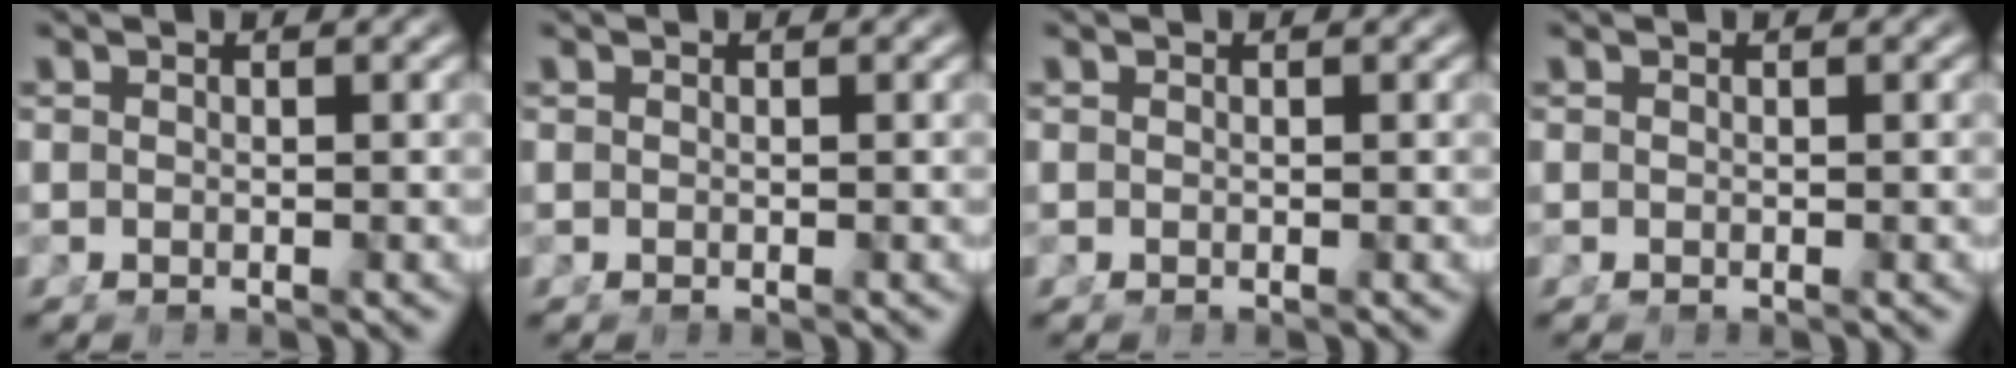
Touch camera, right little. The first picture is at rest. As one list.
[{"total": 0.0}, {"total": 0.0}, {"total": 0.0}]